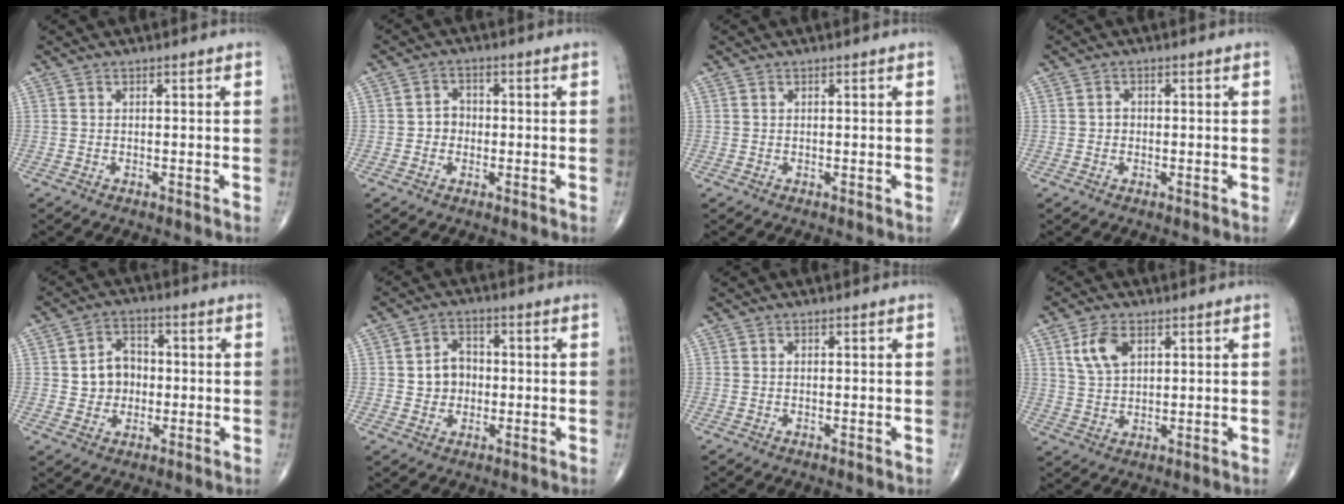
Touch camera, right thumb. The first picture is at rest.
{"total": 3.2, "force": [-0.4, 2.9, 1.3], "torque": [-0.002, 0.010, -0.014]}
{"total": 0.0}
{"total": 1.3, "force": [-0.1, 1.2, 0.5], "torque": [-0.002, 0.004, -0.002]}
{"total": 7.1, "force": [0.0, 6.1, 3.6], "torque": [-0.028, 0.013, -0.004]}
{"total": 6.0, "force": [0.0, 5.1, 3.1], "torque": [-0.024, 0.012, -0.004]}
{"total": 0.0}
{"total": 6.8, "force": [2.8, 4.1, 4.7], "torque": [-0.085, -0.009, 0.059]}